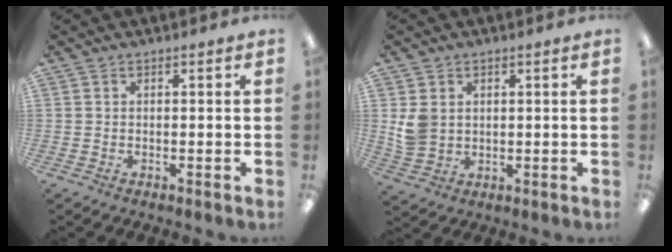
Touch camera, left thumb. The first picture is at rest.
{"total": 5.5, "force": [1.5, 4.5, 2.8], "torque": [-0.052, 0.008, 0.034]}